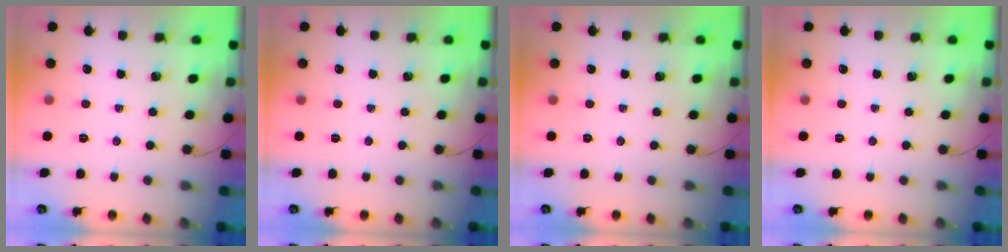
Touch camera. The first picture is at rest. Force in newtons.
{"total": 0.0}
{"total": 0.0}
{"total": 0.0}